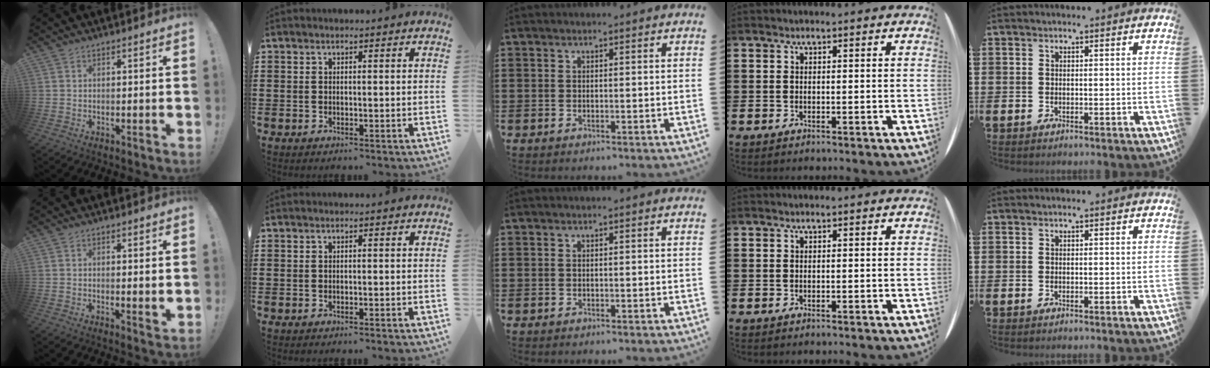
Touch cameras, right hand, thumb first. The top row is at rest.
{"thumb": {"total": 1.9, "force": [1.2, 0.1, 1.4], "torque": [-0.004, -0.012, 0.017]}, "index": {"total": 0.5, "force": [-0.5, 0.0, 0.1], "torque": [-0.003, -0.002, -0.011]}}